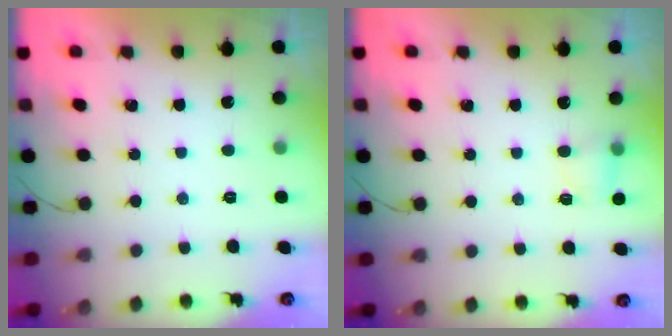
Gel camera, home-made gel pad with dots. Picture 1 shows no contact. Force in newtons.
{"total": 4.0, "press": 3.8, "slide": 1.2}